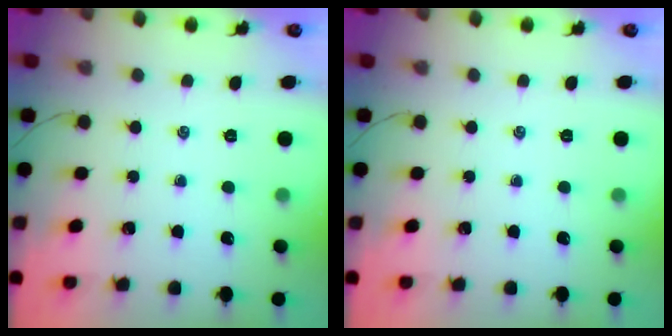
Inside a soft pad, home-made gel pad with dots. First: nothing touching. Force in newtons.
{"total": 0.0}